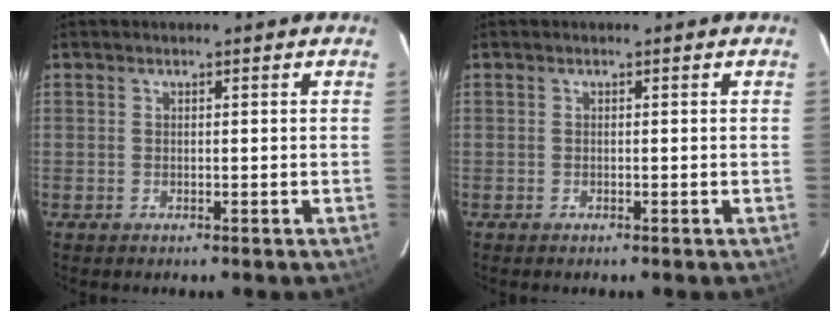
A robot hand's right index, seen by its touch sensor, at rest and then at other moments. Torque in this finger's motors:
{"motor_torque": [-0.04, -0.02, 0.04, 0.01]}